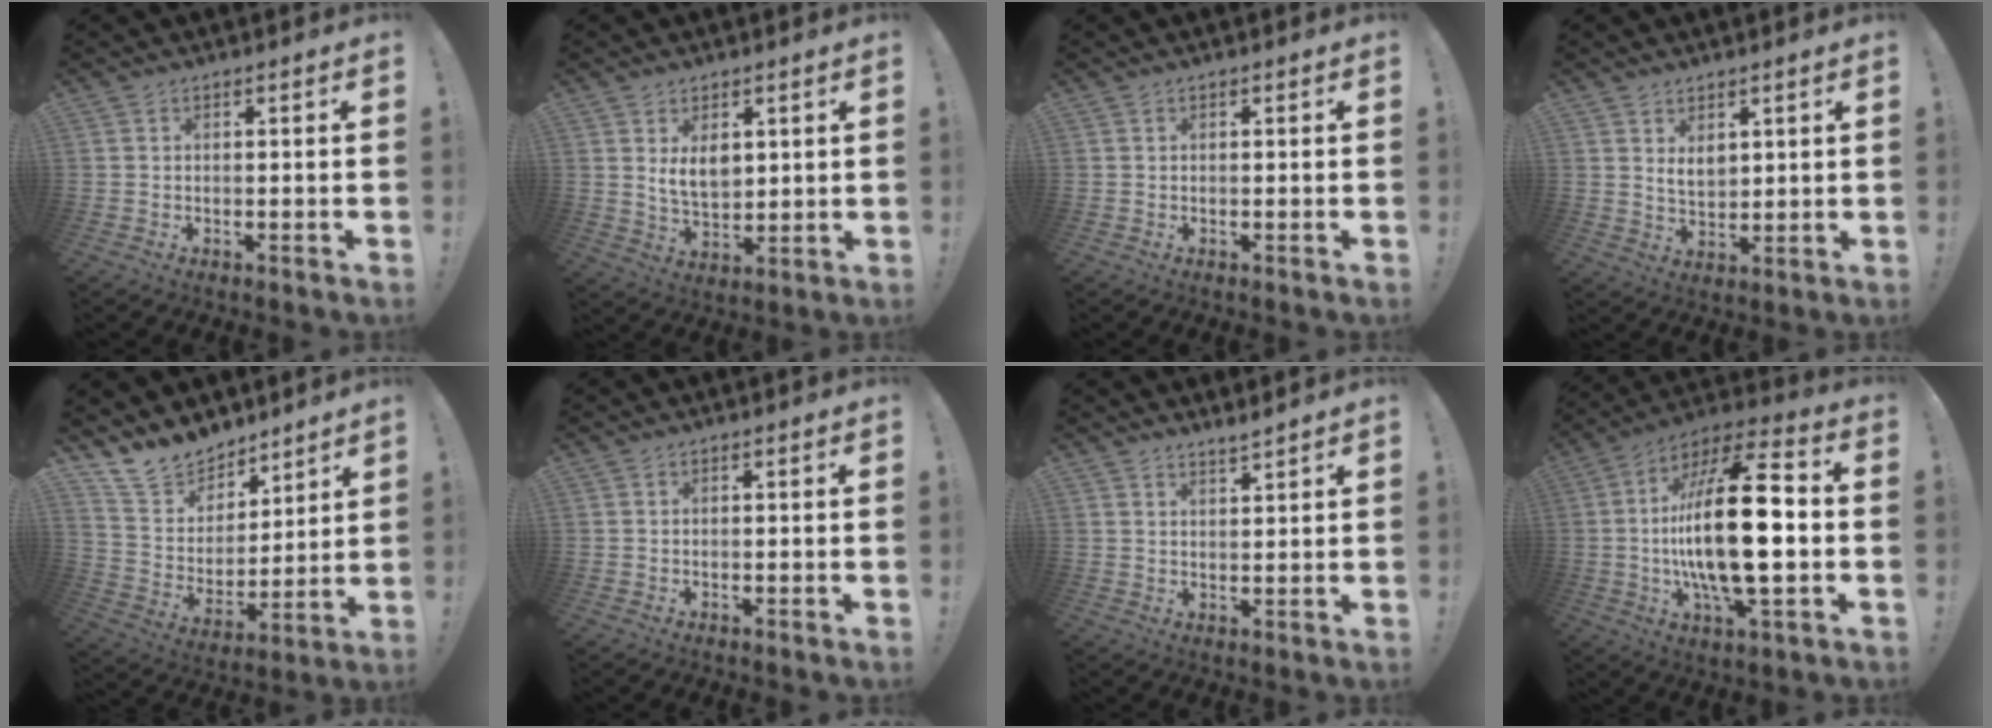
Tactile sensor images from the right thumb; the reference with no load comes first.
{"total": 7.7, "force": [3.3, 5.1, 4.7], "torque": [-0.076, -0.019, 0.059]}
{"total": 0.0}
{"total": 5.5, "force": [3.2, 3.6, 2.7], "torque": [-0.046, -0.016, 0.060]}
{"total": 13.6, "force": [11.4, 7.2, 1.9], "torque": [-0.054, -0.090, 0.219]}
{"total": 0.0}
{"total": 3.0, "force": [2.9, 0.1, 0.5], "torque": [0.003, -0.024, 0.051]}
{"total": 25.4, "force": [-1.7, 8.5, 23.9], "torque": [-0.451, -0.001, -0.037]}